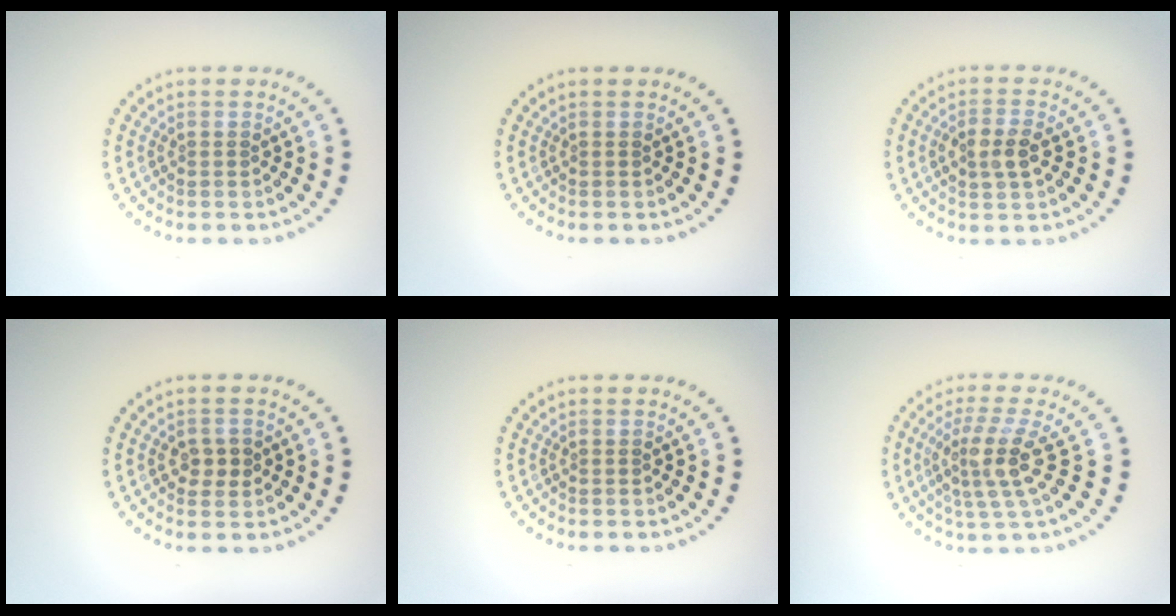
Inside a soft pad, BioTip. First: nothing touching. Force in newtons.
{"total": 0.0}
{"total": 2.5, "press": 2.4, "slide": 0.6}
{"total": 1.9, "press": 1.9, "slide": 0.1}
{"total": 0.0}
{"total": 4.0, "press": 2.9, "slide": 2.8}